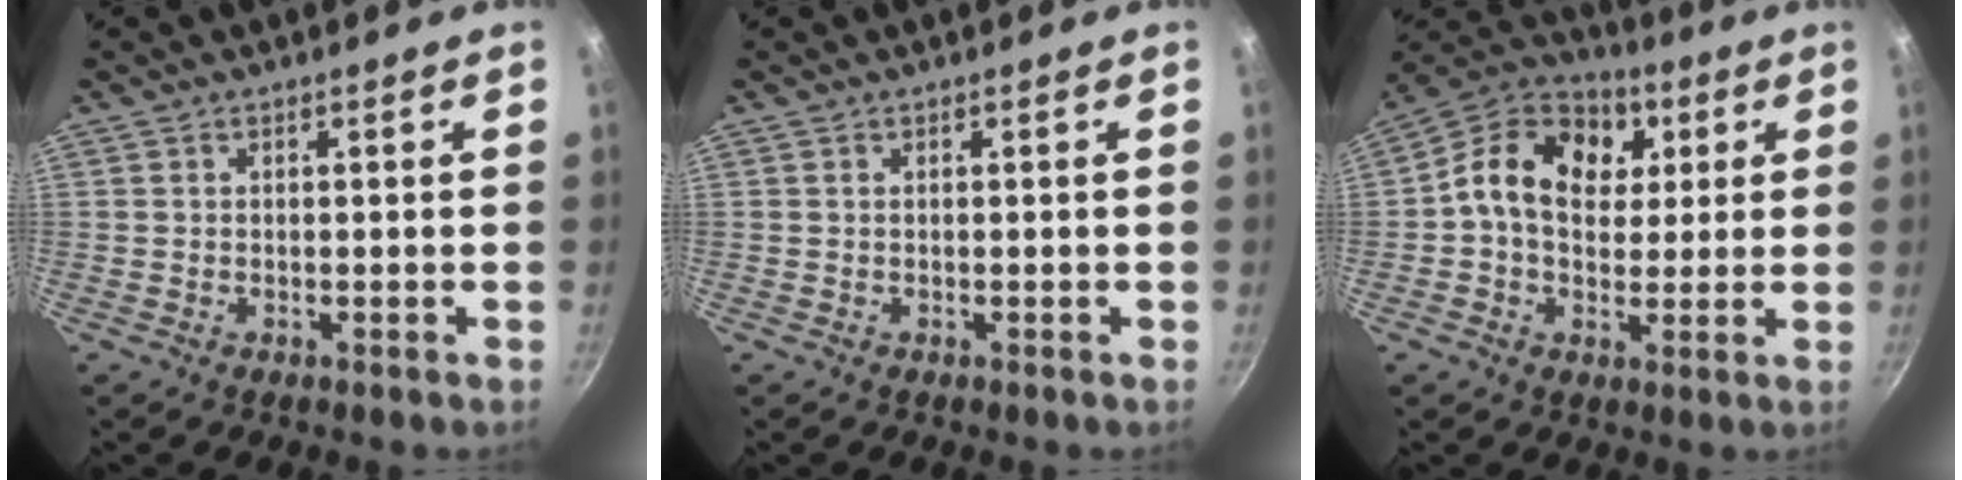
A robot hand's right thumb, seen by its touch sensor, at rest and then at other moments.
{"total": 0.0}
{"total": 15.7, "force": [3.5, 11.8, 9.8], "torque": [-0.136, 0.012, 0.038]}